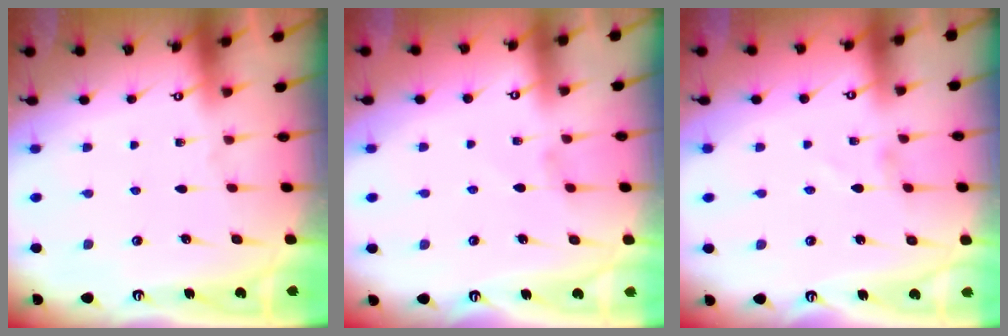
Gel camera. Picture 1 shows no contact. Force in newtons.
{"total": 0.9, "press": 0.8, "slide": 0.4}
{"total": 1.4, "press": 1.4, "slide": 0.0}